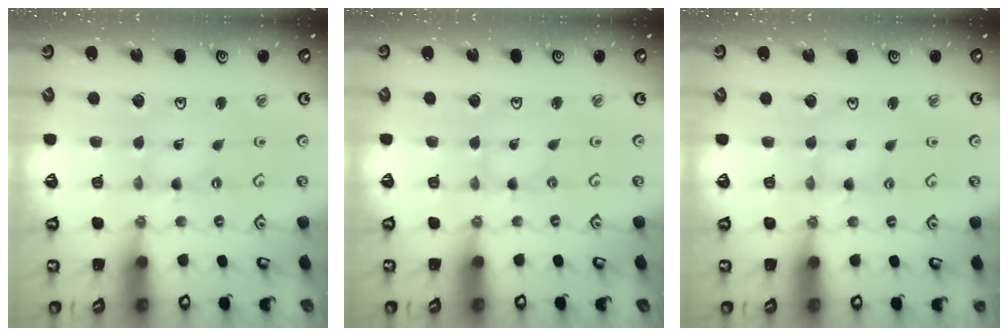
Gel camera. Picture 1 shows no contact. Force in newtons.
{"total": 0.0}
{"total": 3.3, "press": 3.3, "slide": 0.4}